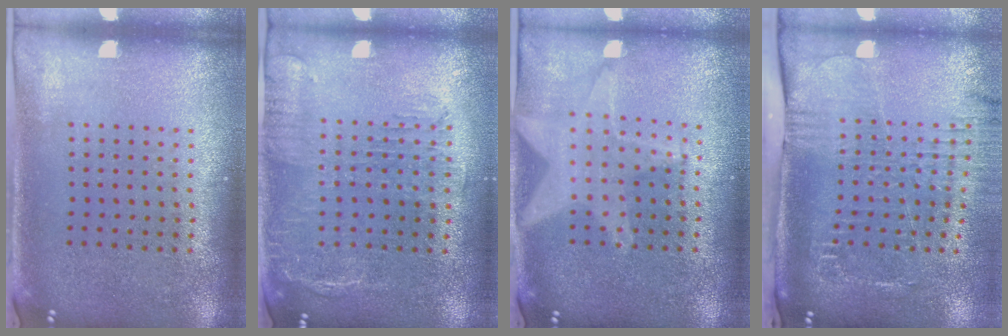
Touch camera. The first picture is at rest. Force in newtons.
{"total": 1.8, "press": 1.5, "slide": 1.1}
{"total": 1.8, "press": 1.6, "slide": 0.9}
{"total": 2.6, "press": 2.1, "slide": 1.6}